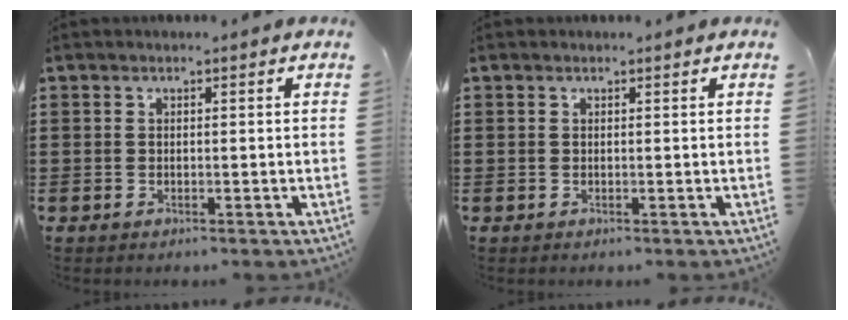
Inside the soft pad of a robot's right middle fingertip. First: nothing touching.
{"total": 0.0}